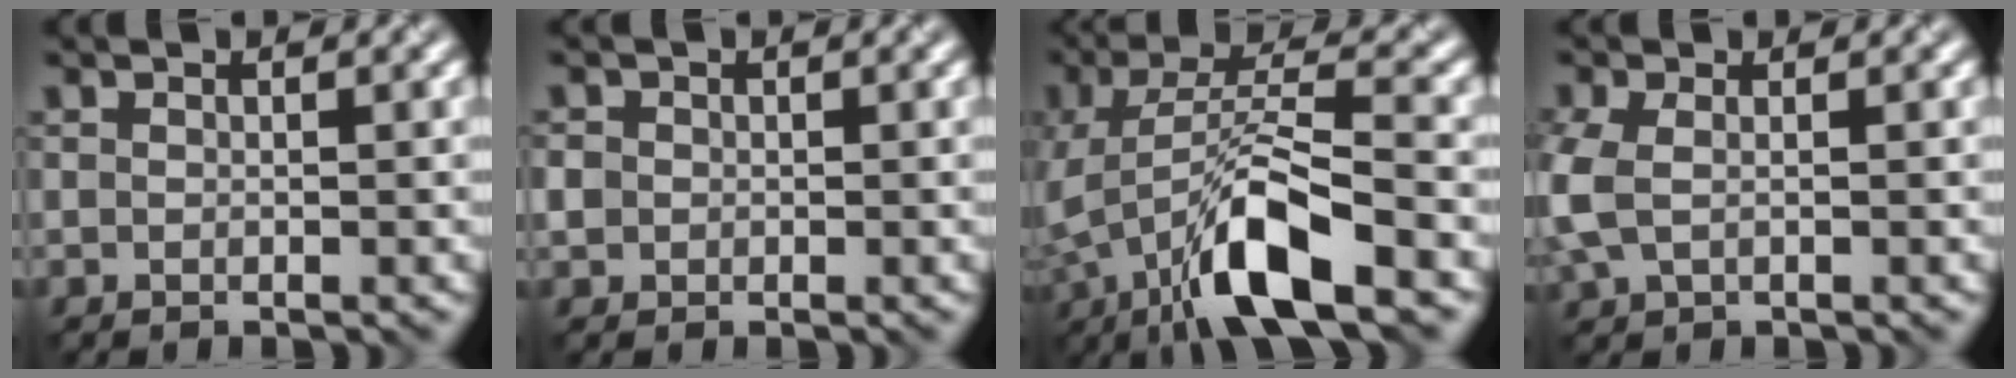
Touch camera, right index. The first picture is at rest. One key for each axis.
{"total": 1.2, "fx": -0.1, "fy": 1.1, "fz": 0.2, "tx": -0.005, "ty": -0.001, "tz": -0.004}
{"total": 9.3, "fx": -4.8, "fy": 2.6, "fz": 7.6, "tx": -0.150, "ty": 0.006, "tz": -0.089}
{"total": 2.9, "fx": -0.3, "fy": 1.8, "fz": 2.3, "tx": -0.072, "ty": -0.003, "tz": -0.006}